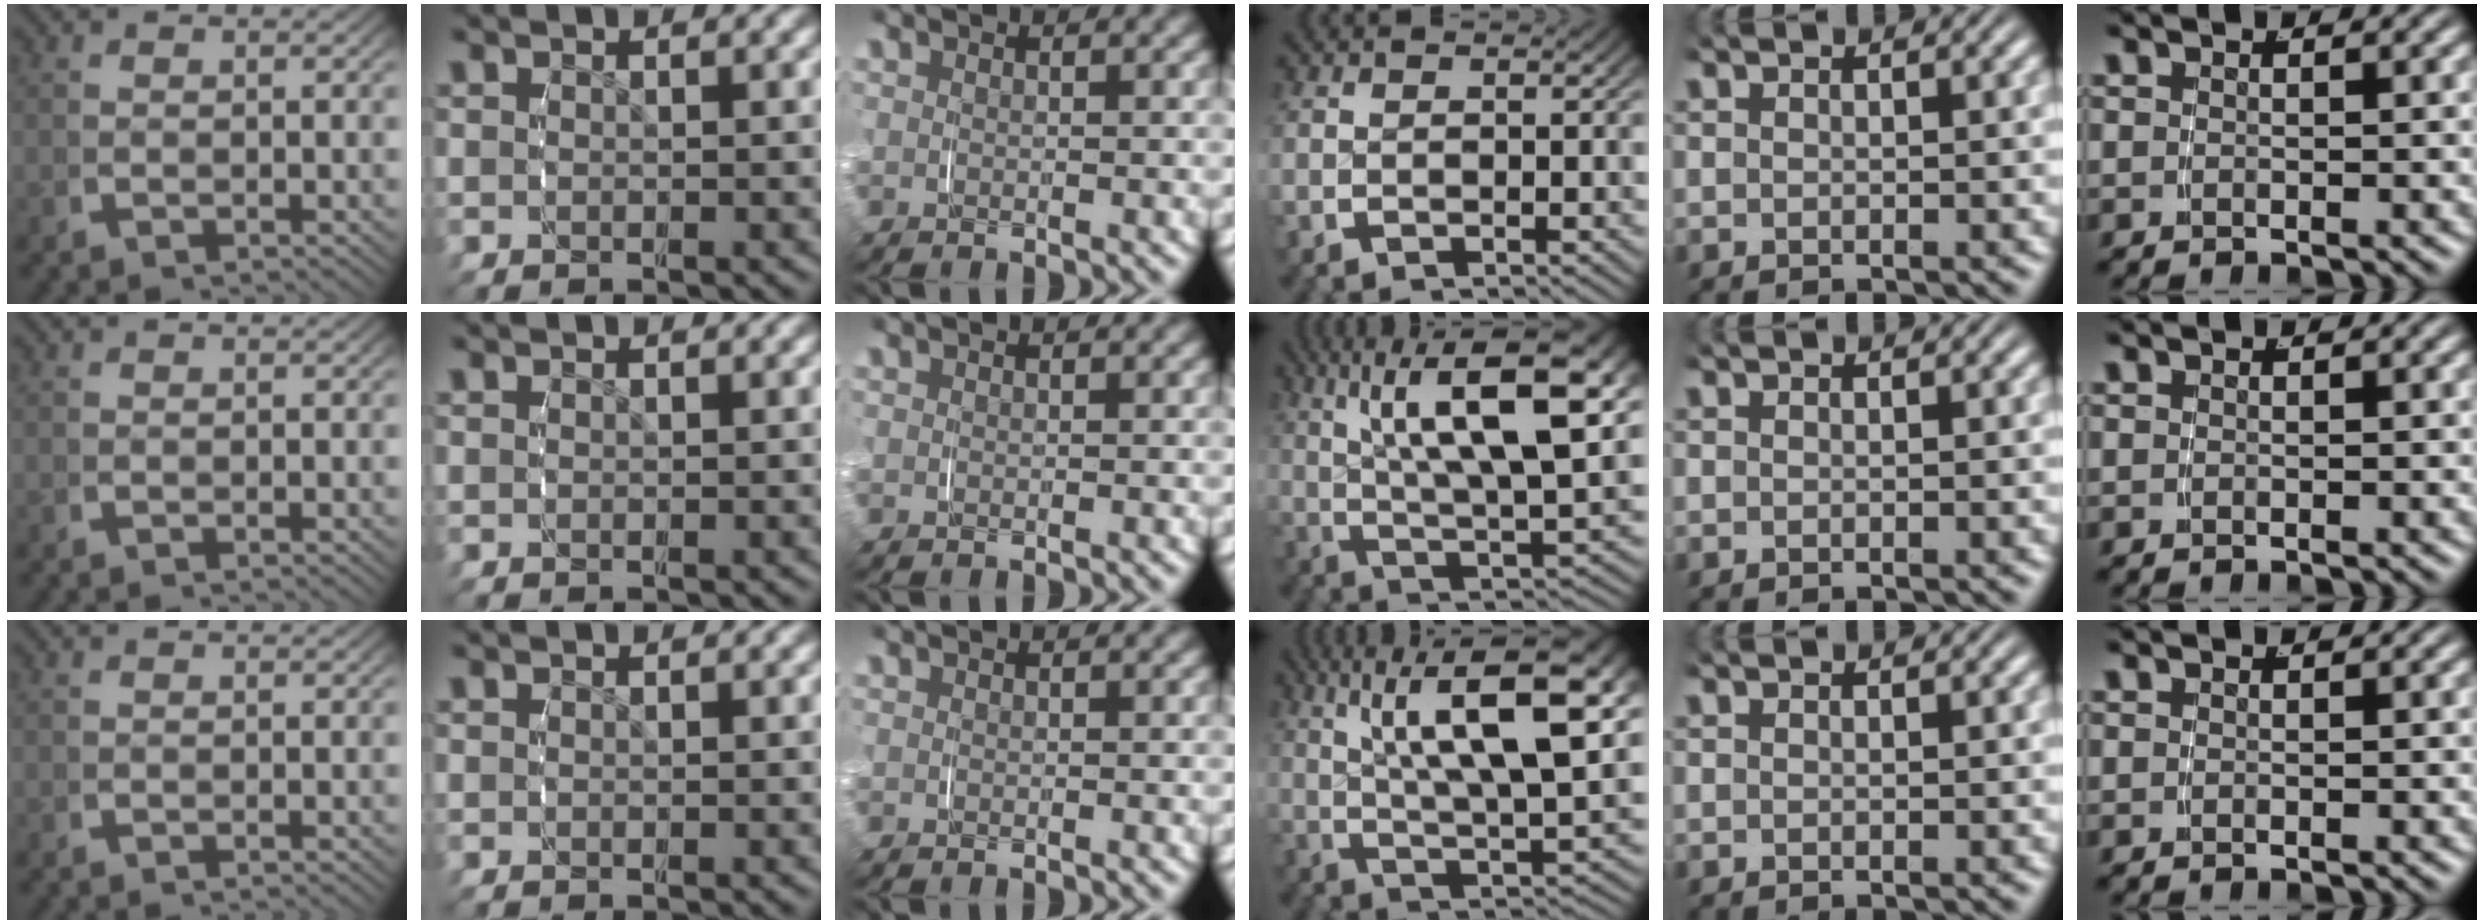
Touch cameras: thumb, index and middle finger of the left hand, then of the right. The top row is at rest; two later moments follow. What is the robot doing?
{"motion": "grasp_and_lifting", "object": "measuring cup"}